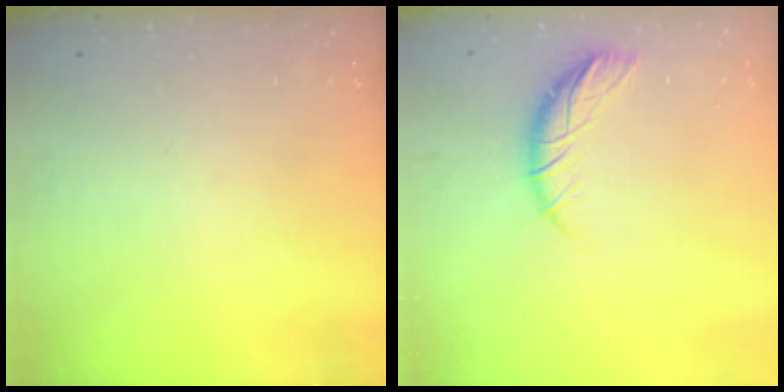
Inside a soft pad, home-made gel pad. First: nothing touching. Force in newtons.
{"total": 9.0, "press": 8.9, "slide": 0.6}